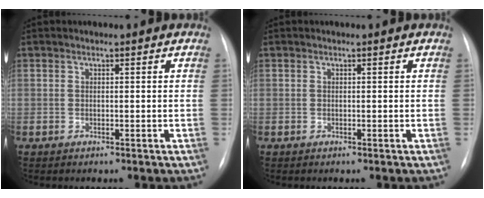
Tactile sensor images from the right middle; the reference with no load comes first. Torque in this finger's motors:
{"motor_torque": [0.56, -0.61, 0.05, 0.01]}